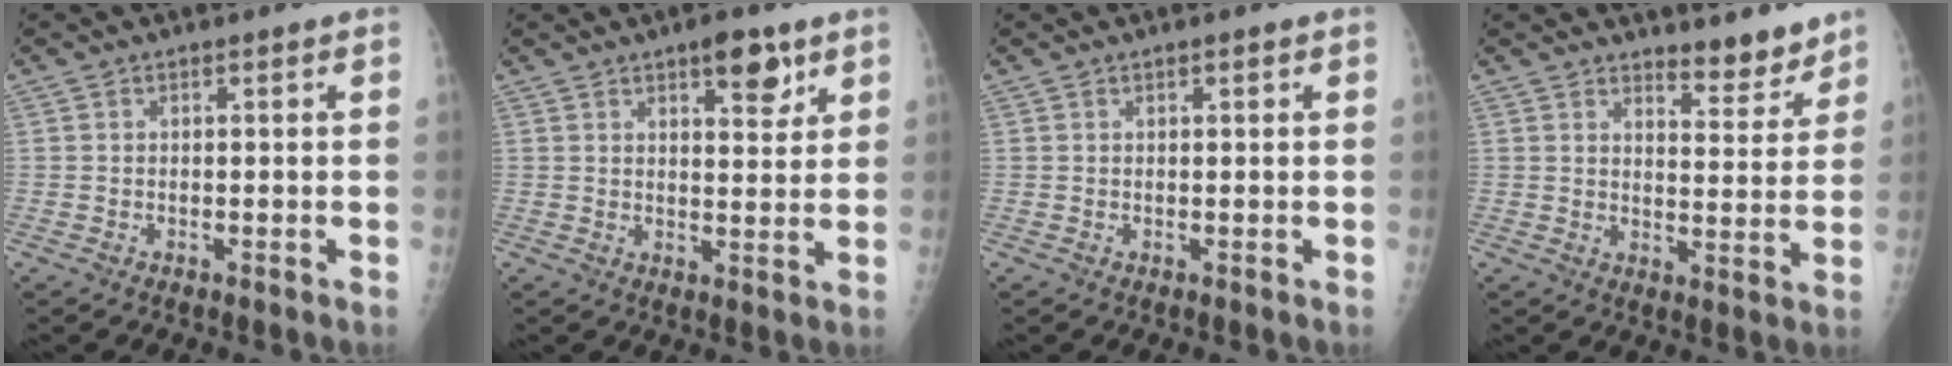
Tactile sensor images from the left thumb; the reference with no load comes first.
{"total": 6.8, "force": [4.1, 2.7, 4.7], "torque": [-0.044, -0.022, 0.054]}
{"total": 0.9, "force": [0.5, 0.3, 0.7], "torque": [-0.009, 0.000, 0.007]}
{"total": 5.8, "force": [5.2, 1.7, 2.0], "torque": [-0.006, -0.047, 0.080]}